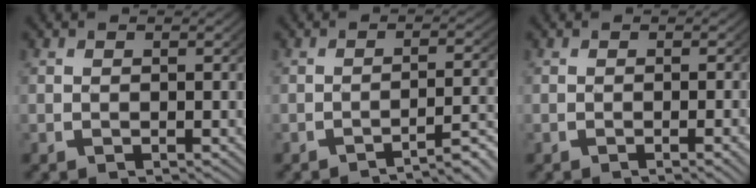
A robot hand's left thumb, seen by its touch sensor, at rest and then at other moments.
{"total": 4.5, "force": [-3.5, 0.8, 2.7], "torque": [-0.033, -0.003, -0.050]}
{"total": 1.6, "force": [-0.8, 0.0, 1.4], "torque": [-0.021, 0.005, -0.014]}